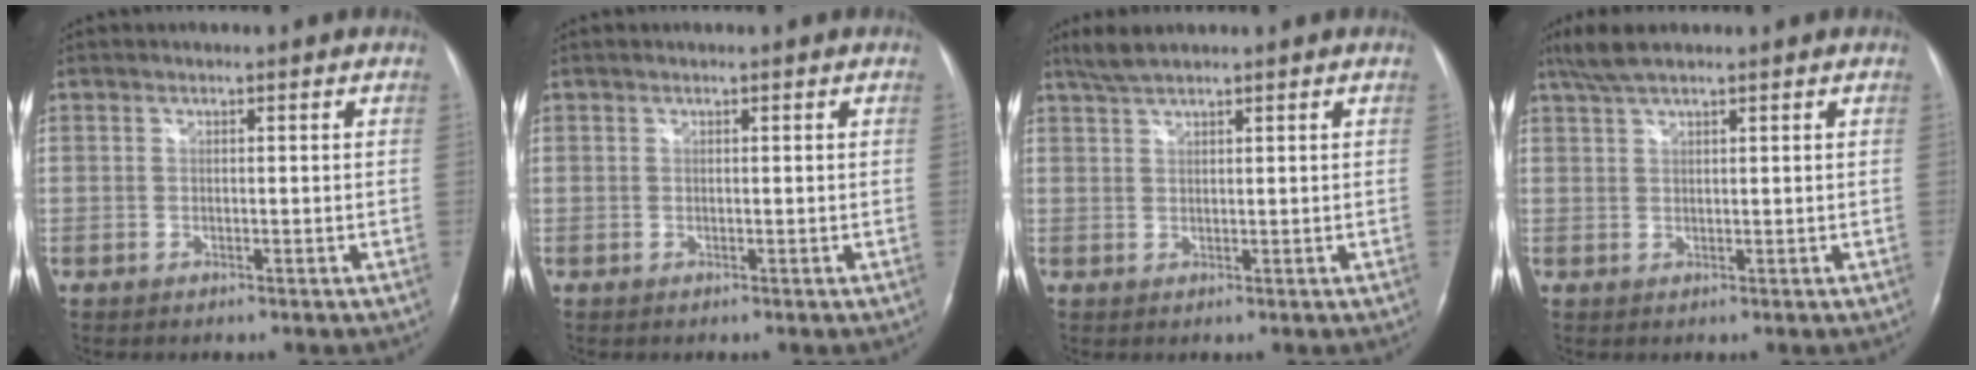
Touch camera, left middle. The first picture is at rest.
{"total": 0.0}
{"total": 3.0, "force": [2.7, 0.1, 1.4], "torque": [-0.038, 0.009, 0.057]}
{"total": 4.0, "force": [3.2, 0.5, 2.4], "torque": [-0.057, 0.013, 0.067]}